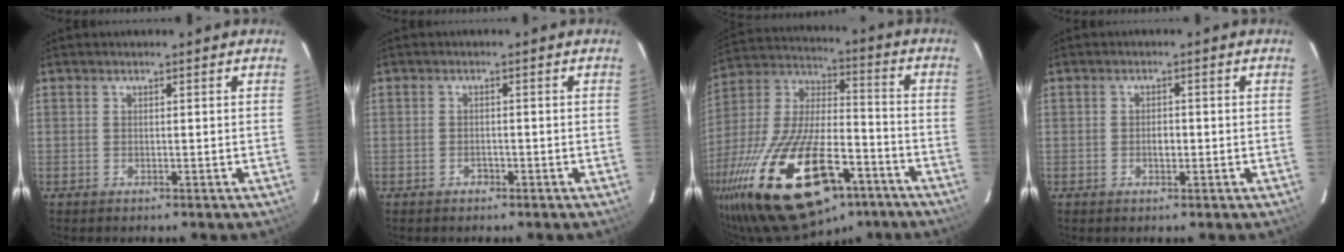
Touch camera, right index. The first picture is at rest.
{"total": 1.3, "force": [-1.0, 0.8, 0.3], "torque": [-0.006, 0.002, -0.015]}
{"total": 32.1, "force": [-18.1, 13.6, 22.7], "torque": [-0.450, -0.035, -0.288]}
{"total": 1.8, "force": [-0.5, 1.0, 1.4], "torque": [-0.028, 0.004, -0.010]}